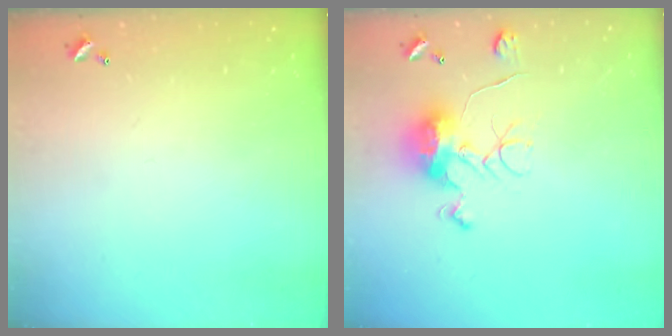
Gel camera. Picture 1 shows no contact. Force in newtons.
{"total": 13.7, "press": 13.7, "slide": 0.1}